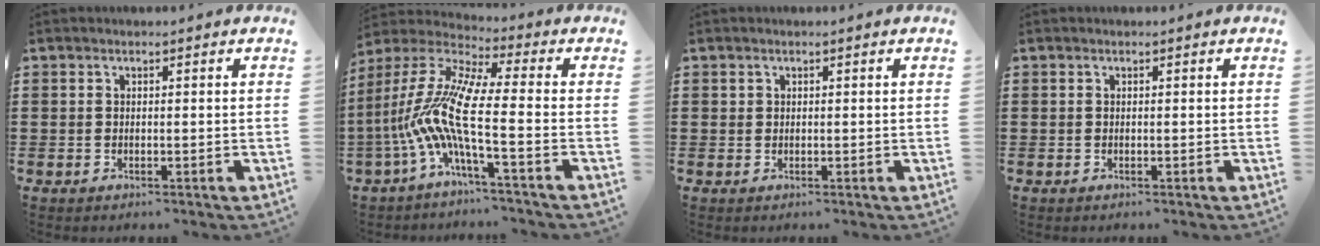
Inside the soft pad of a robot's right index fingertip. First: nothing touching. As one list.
[{"total": 12.2, "force": [-3.2, 2.5, 11.5], "torque": [-0.281, -0.029, -0.076]}, {"total": 0.8, "force": [0.4, 0.6, 0.1], "torque": [-0.003, 0.003, 0.008]}, {"total": 0.0}]